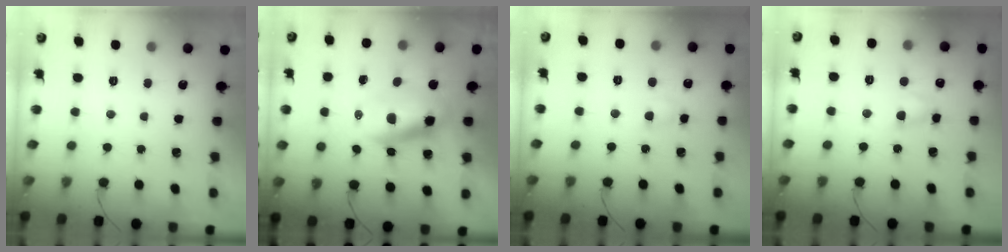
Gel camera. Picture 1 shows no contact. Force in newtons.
{"total": 9.3, "press": 9.0, "slide": 2.3}
{"total": 2.7, "press": 2.5, "slide": 1.1}
{"total": 3.9, "press": 3.7, "slide": 1.1}